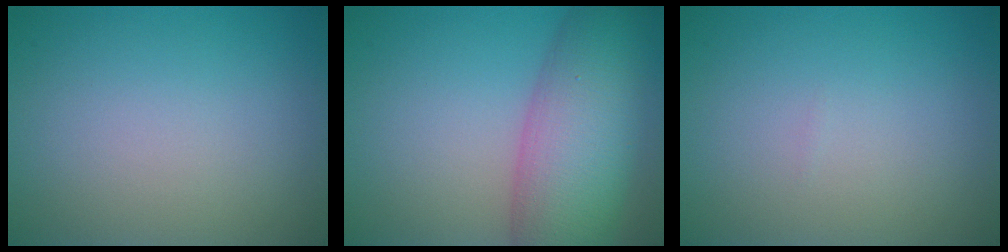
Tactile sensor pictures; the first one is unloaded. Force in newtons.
{"total": 10.3, "press": 10.3, "slide": 0.6}
{"total": 0.0}